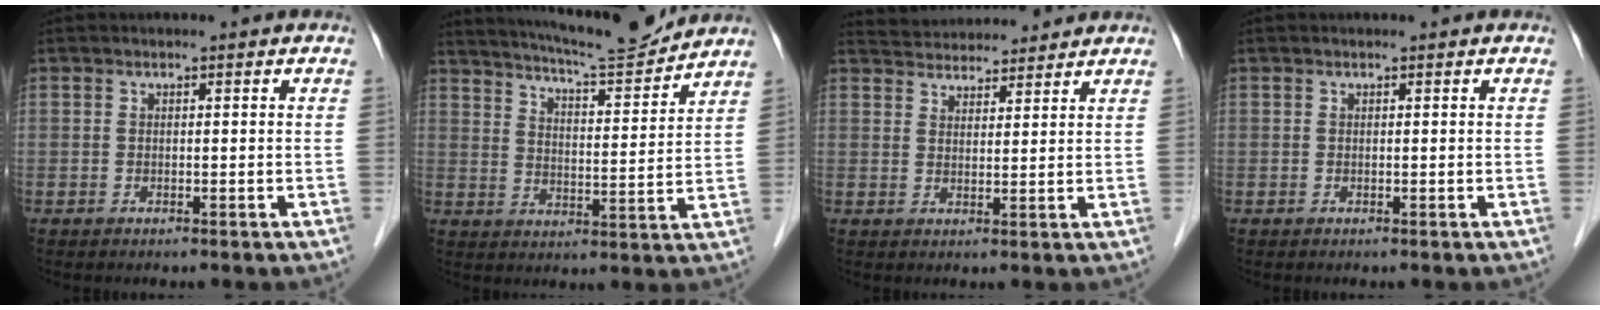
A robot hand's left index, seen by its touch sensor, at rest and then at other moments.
{"total": 13.3, "force": [12.5, 0.1, 4.4], "torque": [-0.079, -0.004, 0.186]}
{"total": 8.2, "force": [7.9, 1.6, 1.2], "torque": [-0.019, 0.028, 0.118]}
{"total": 0.0}